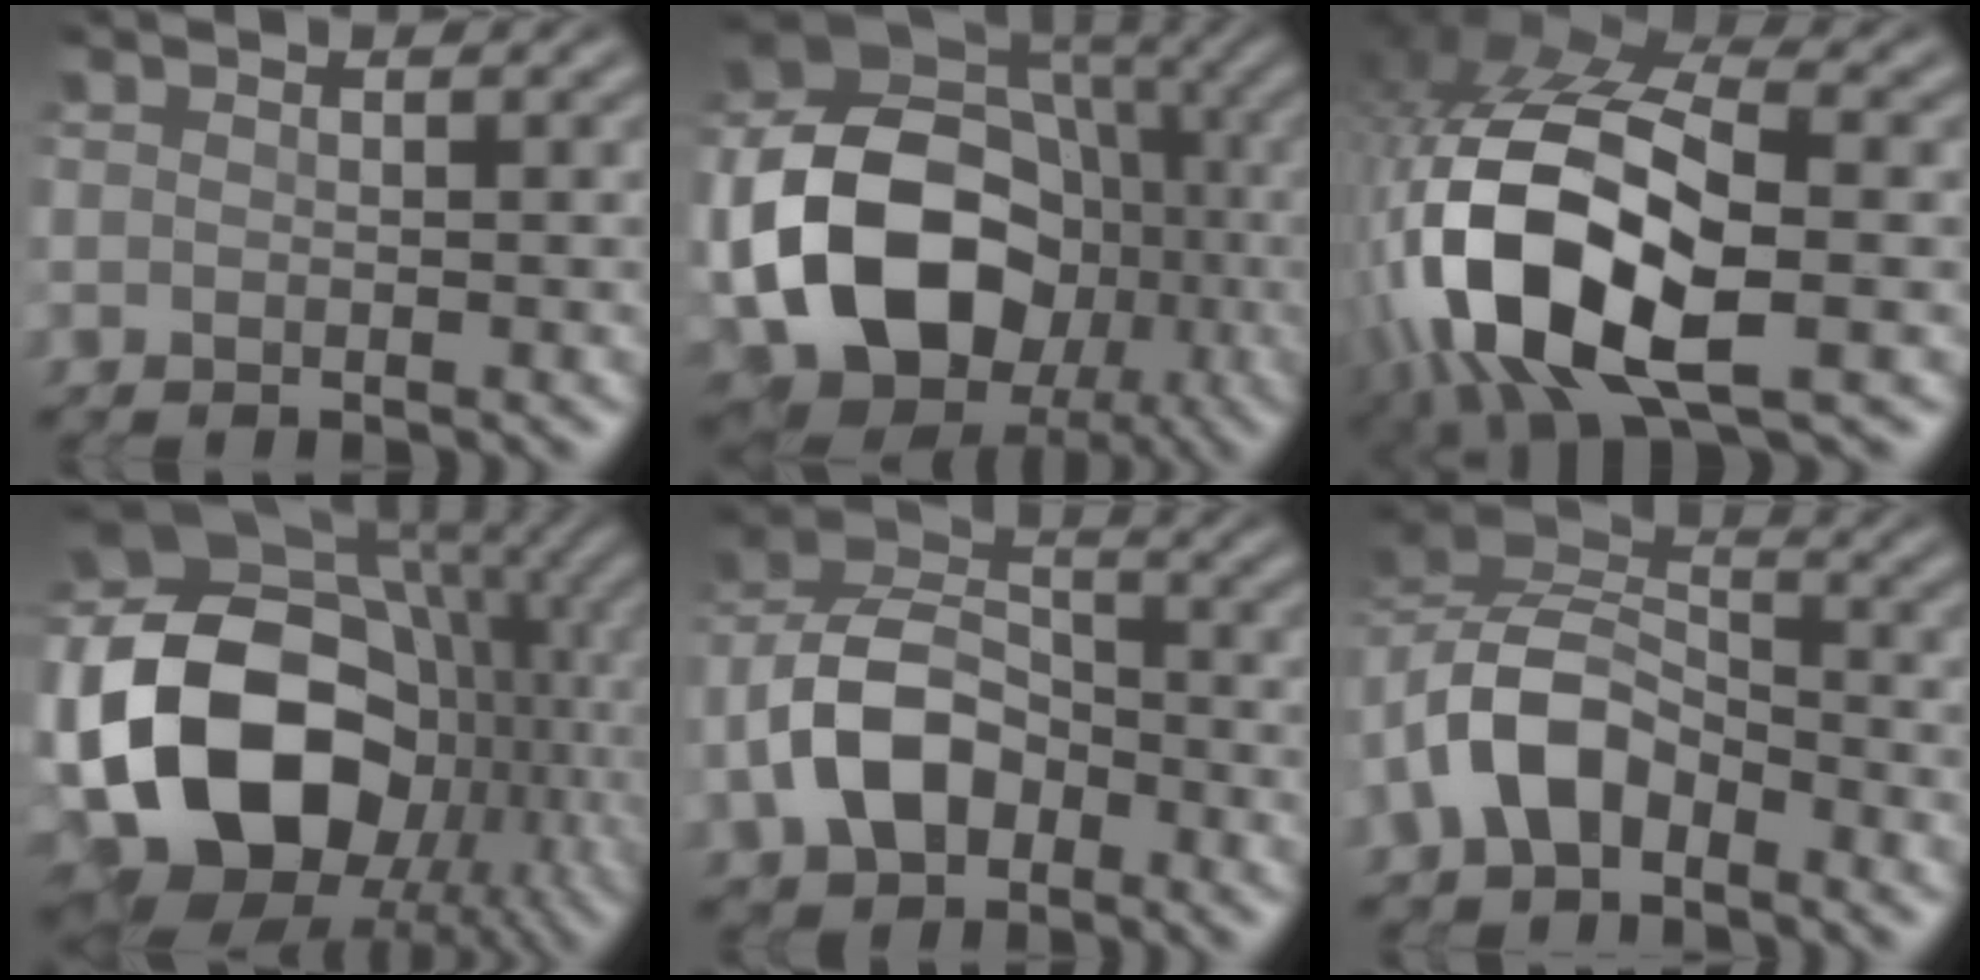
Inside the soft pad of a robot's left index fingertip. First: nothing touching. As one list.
[{"total": 16.7, "force": [-4.0, 12.7, 10.0], "torque": [-0.171, -0.015, -0.081]}, {"total": 15.2, "force": [-3.8, 7.6, 12.6], "torque": [-0.283, -0.017, -0.057]}, {"total": 17.8, "force": [-3.0, 13.5, 11.2], "torque": [-0.219, -0.010, -0.043]}, {"total": 7.4, "force": [-2.9, 4.8, 4.8], "torque": [-0.097, 0.014, -0.065]}, {"total": 6.5, "force": [-3.2, 3.7, 4.3], "torque": [-0.091, 0.012, -0.074]}]